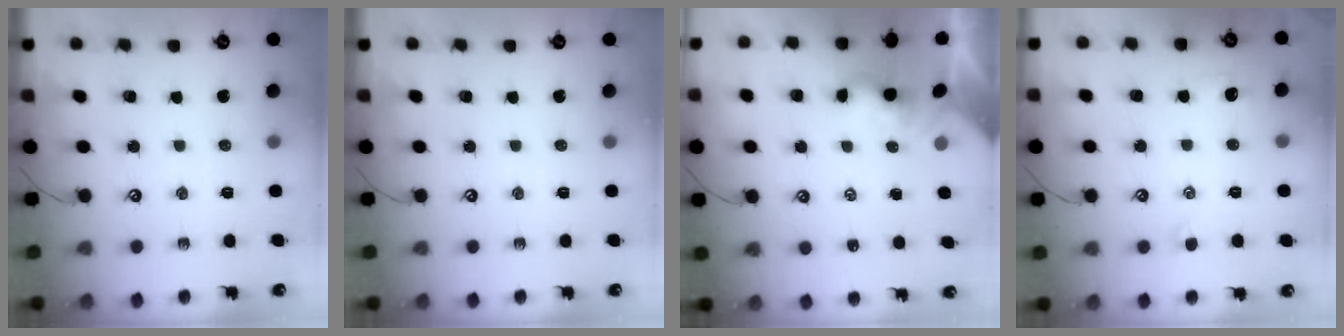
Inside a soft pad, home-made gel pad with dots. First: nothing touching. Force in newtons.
{"total": 0.0}
{"total": 0.0}
{"total": 0.6, "press": 0.2, "slide": 0.6}